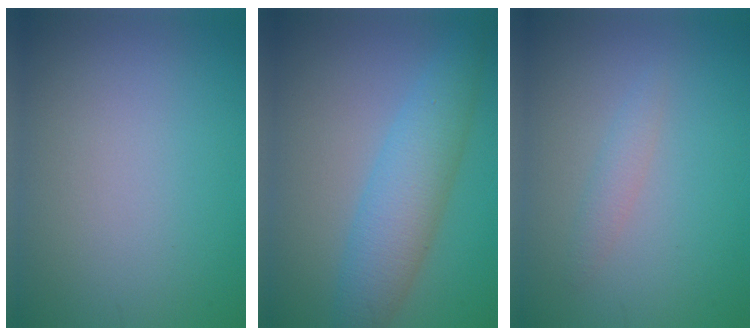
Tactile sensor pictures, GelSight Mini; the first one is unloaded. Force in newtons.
{"total": 5.2, "press": 5.2, "slide": 0.1}
{"total": 1.3, "press": 1.3, "slide": 0.0}